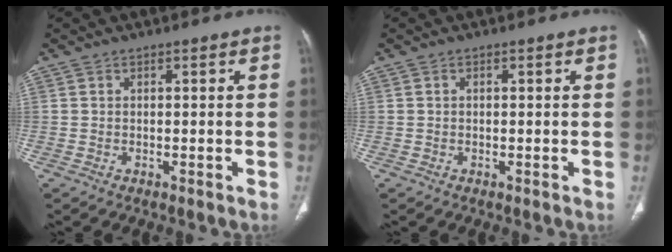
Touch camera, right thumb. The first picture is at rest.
{"total": 0.0}